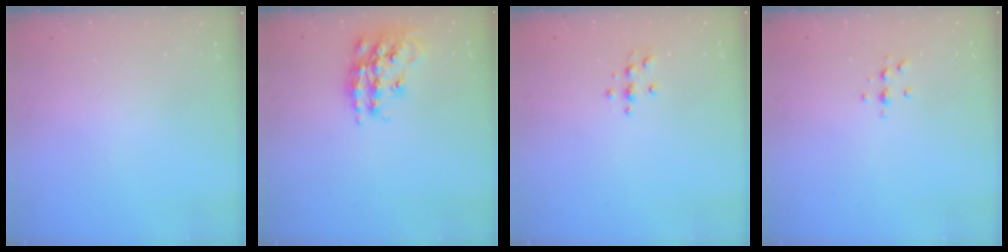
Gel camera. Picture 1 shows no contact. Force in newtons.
{"total": 17.2, "press": 17.2, "slide": 1.2}
{"total": 3.3, "press": 3.3, "slide": 0.5}
{"total": 3.5, "press": 3.4, "slide": 0.3}